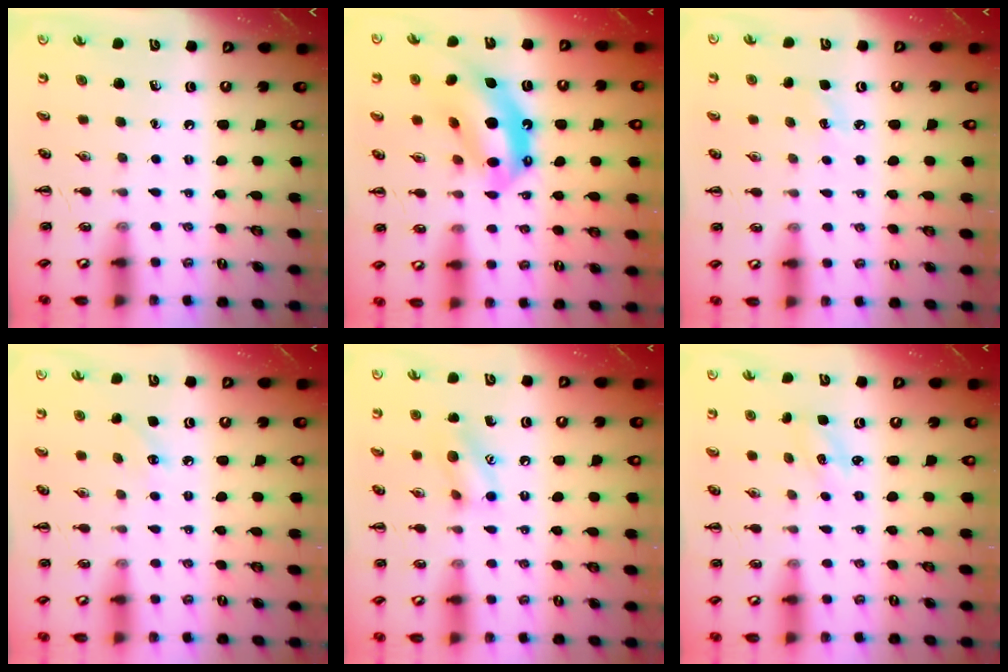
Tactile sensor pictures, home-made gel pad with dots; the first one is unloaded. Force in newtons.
{"total": 14.2, "press": 13.7, "slide": 4.0}
{"total": 3.9, "press": 3.7, "slide": 1.0}
{"total": 3.9, "press": 3.7, "slide": 0.9}
{"total": 9.9, "press": 9.9, "slide": 0.8}
{"total": 2.1, "press": 2.0, "slide": 0.6}